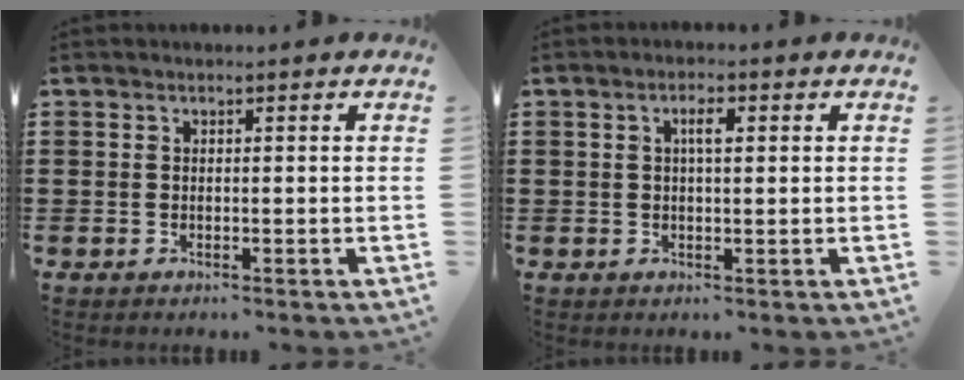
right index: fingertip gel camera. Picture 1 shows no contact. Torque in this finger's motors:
{"motor_torque": [1.06, 0.91, 0.09, 0.01]}